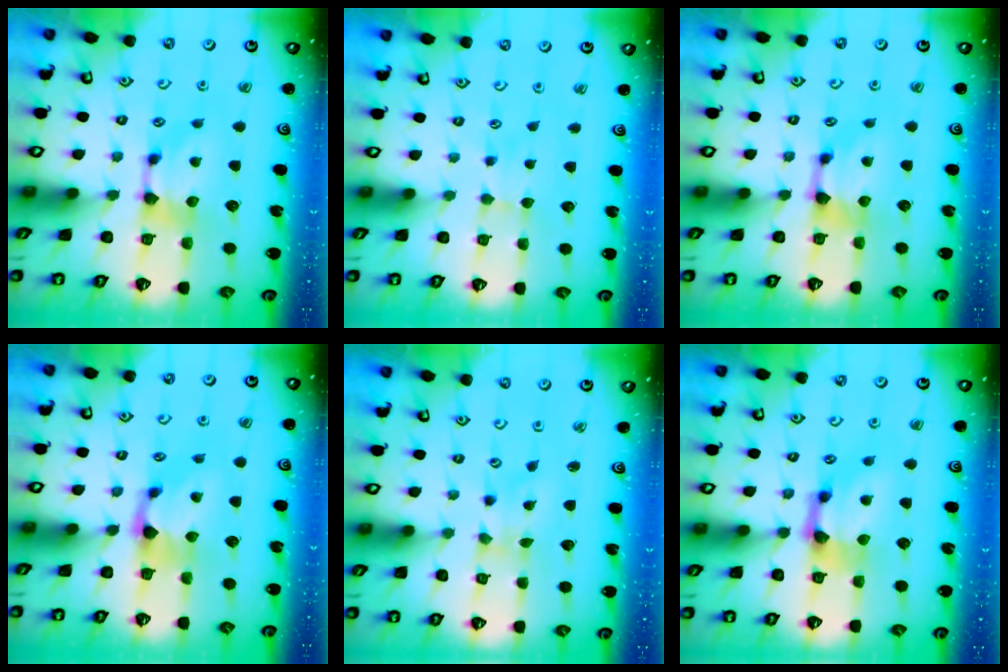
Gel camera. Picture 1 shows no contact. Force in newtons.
{"total": 2.2, "press": 2.2, "slide": 0.4}
{"total": 0.6, "press": 0.4, "slide": 0.5}
{"total": 1.1, "press": 0.1, "slide": 1.1}
{"total": 3.7, "press": 3.6, "slide": 0.8}
{"total": 2.4, "press": 1.6, "slide": 1.8}